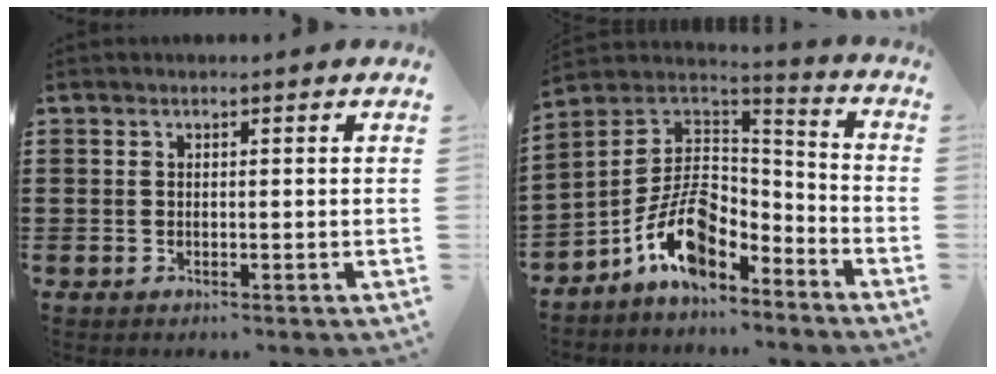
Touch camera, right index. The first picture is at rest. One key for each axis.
{"total": 11.3, "fx": -5.9, "fy": 6.4, "fz": 7.3, "tx": -0.164, "ty": 0.013, "tz": -0.117}